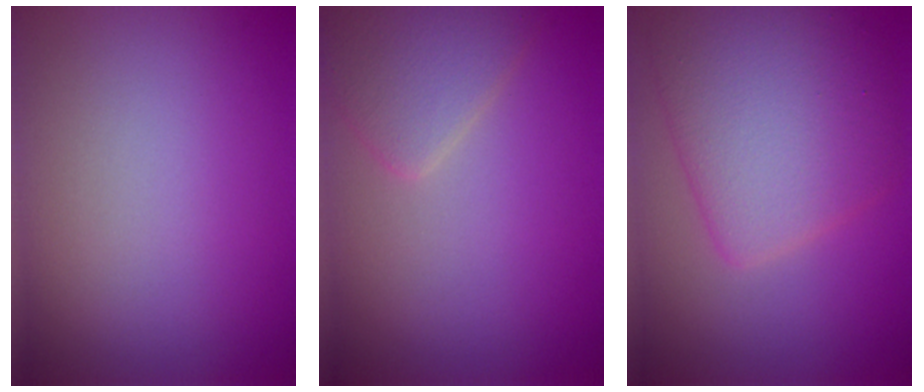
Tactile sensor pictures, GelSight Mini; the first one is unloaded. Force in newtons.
{"total": 2.8, "press": 2.8, "slide": 0.1}
{"total": 6.8, "press": 6.8, "slide": 0.1}